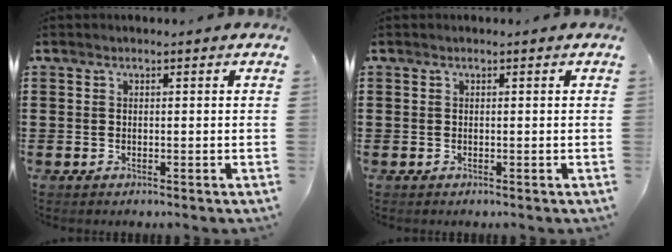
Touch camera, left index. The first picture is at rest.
{"total": 0.0}